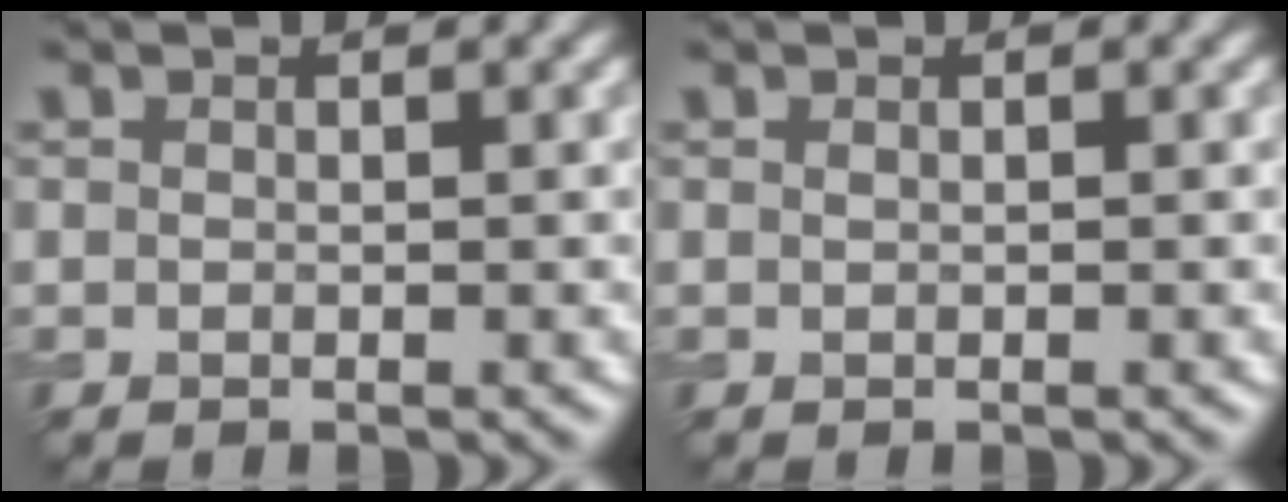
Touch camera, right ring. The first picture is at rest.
{"total": 0.0}